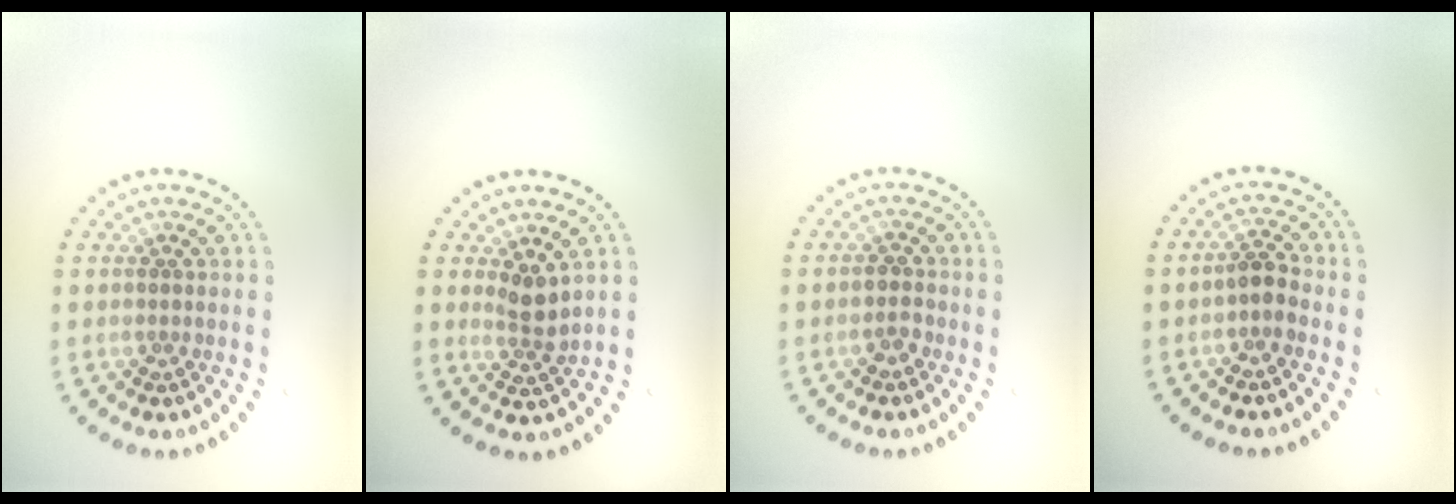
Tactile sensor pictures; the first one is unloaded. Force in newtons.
{"total": 2.2, "press": 1.9, "slide": 1.1}
{"total": 1.5, "press": 1.4, "slide": 0.6}
{"total": 1.8, "press": 1.6, "slide": 0.9}